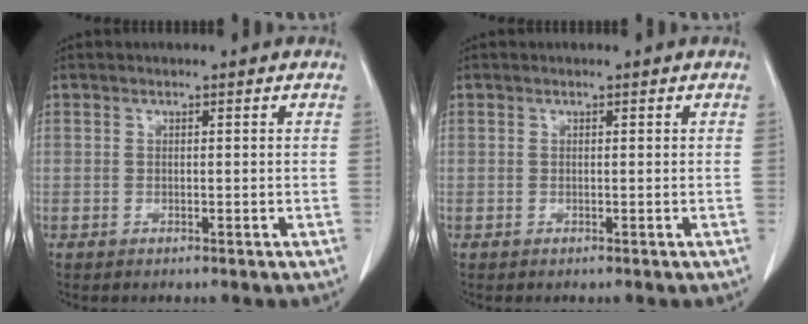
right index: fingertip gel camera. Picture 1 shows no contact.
{"total": 0.0}